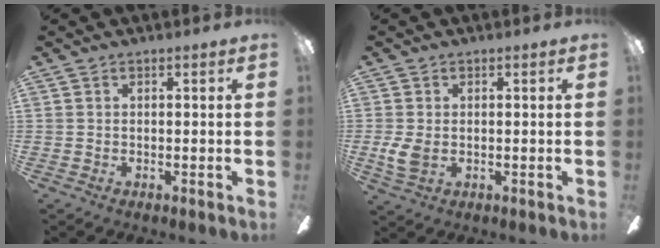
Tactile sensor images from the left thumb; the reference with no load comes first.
{"total": 4.7, "force": [-0.2, 3.4, 3.3], "torque": [-0.078, -0.005, -0.010]}